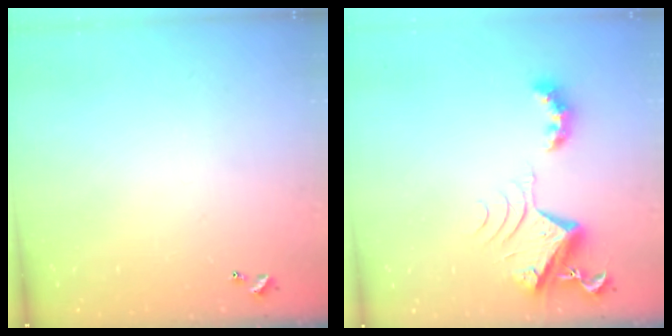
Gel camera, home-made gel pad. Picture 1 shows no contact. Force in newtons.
{"total": 7.6, "press": 7.5, "slide": 1.0}